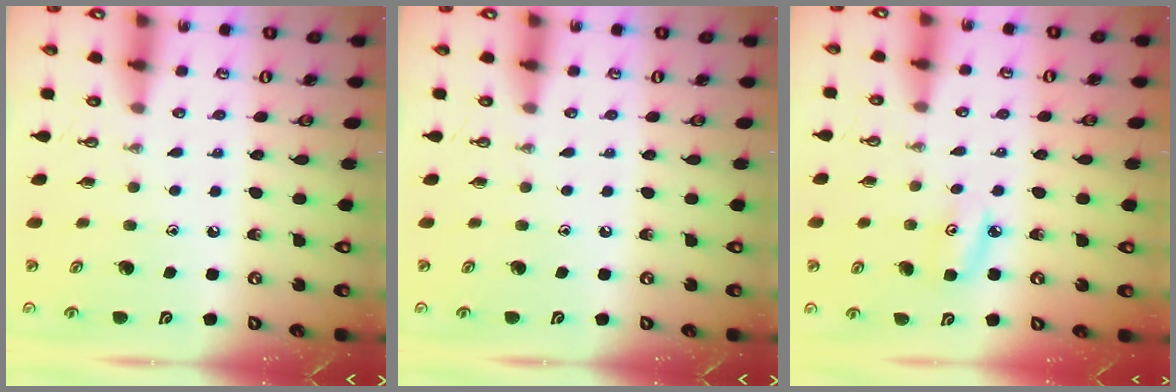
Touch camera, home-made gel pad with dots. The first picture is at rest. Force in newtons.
{"total": 0.0}
{"total": 6.5, "press": 6.5, "slide": 0.3}